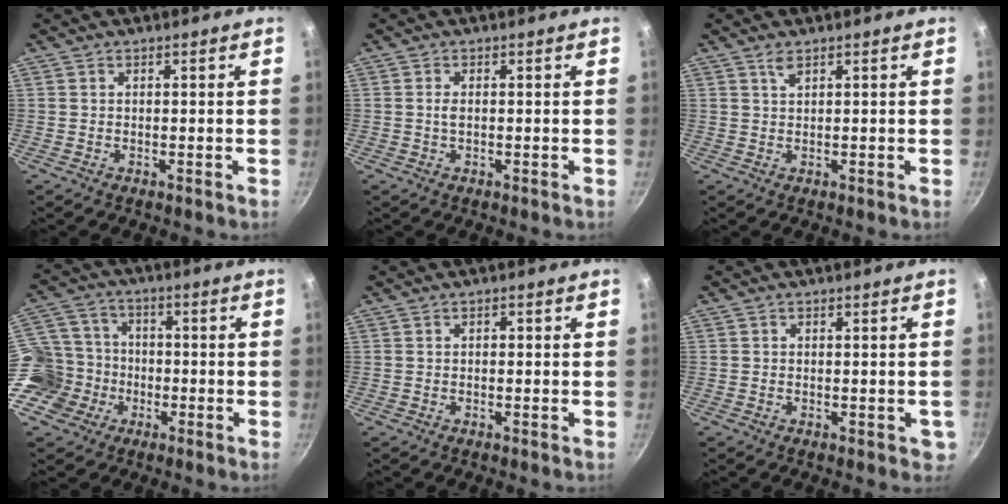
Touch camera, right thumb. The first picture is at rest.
{"total": 1.4, "force": [0.1, 0.8, 1.1], "torque": [-0.021, 0.002, 0.000]}
{"total": 1.5, "force": [0.9, 0.5, 1.0], "torque": [-0.019, -0.003, 0.018]}
{"total": 12.4, "force": [-4.3, 10.9, 4.0], "torque": [-0.055, 0.045, -0.086]}
{"total": 0.9, "force": [0.1, 0.6, 0.6], "torque": [-0.007, 0.006, 0.002]}
{"total": 2.1, "force": [-0.3, 1.5, 1.5], "torque": [-0.009, 0.001, -0.004]}